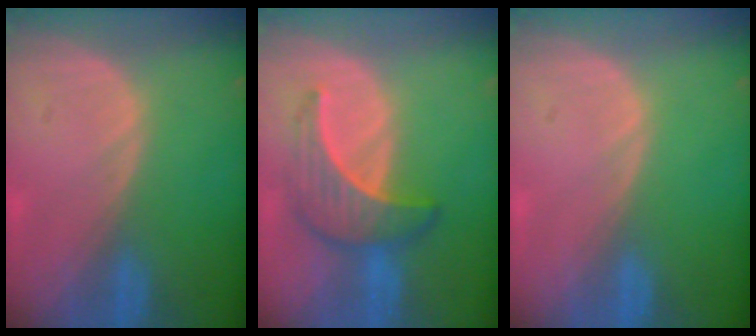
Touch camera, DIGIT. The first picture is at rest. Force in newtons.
{"total": 6.5, "press": 6.4, "slide": 1.2}
{"total": 0.0}